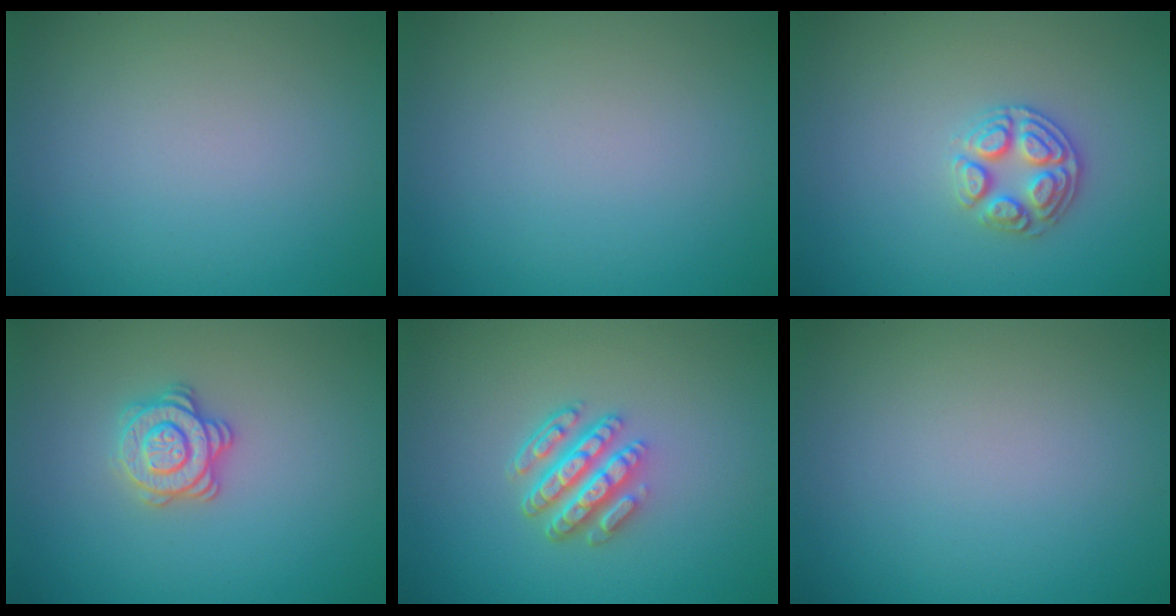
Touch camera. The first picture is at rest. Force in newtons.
{"total": 0.0}
{"total": 2.9, "press": 2.8, "slide": 0.7}
{"total": 2.9, "press": 2.7, "slide": 1.1}
{"total": 4.7, "press": 3.5, "slide": 3.1}
{"total": 0.0}